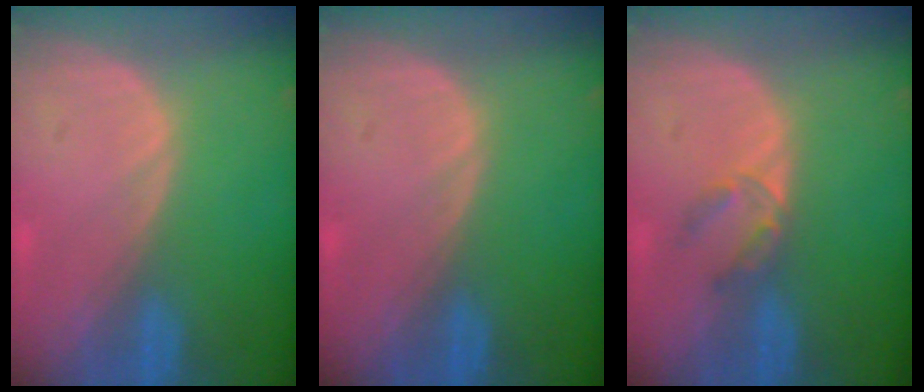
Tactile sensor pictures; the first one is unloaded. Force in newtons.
{"total": 0.0}
{"total": 2.9, "press": 2.7, "slide": 1.0}